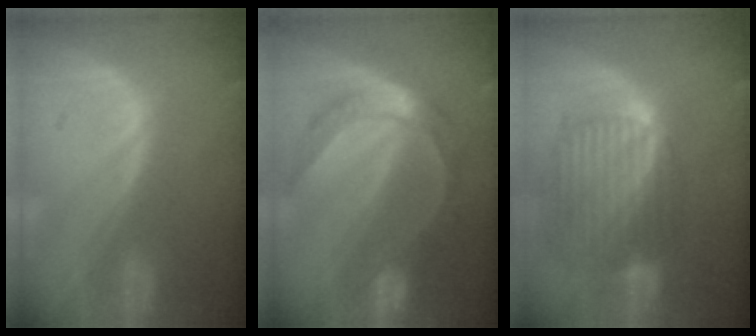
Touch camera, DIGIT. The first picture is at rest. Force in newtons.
{"total": 8.4, "press": 8.3, "slide": 0.9}
{"total": 10.3, "press": 8.7, "slide": 5.5}